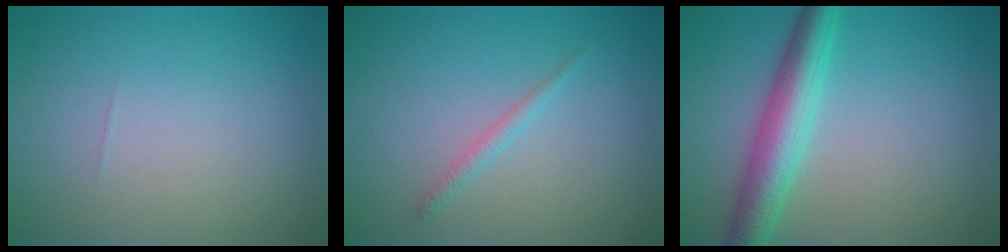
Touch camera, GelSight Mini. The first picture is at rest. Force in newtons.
{"total": 1.0, "press": 1.0, "slide": 0.1}
{"total": 5.2, "press": 5.2, "slide": 0.0}